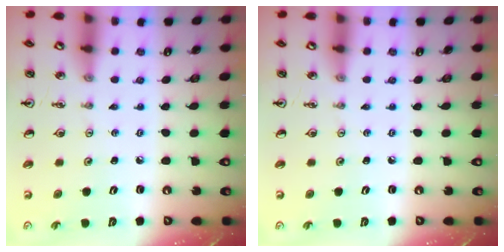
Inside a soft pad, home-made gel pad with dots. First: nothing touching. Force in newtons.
{"total": 0.0}